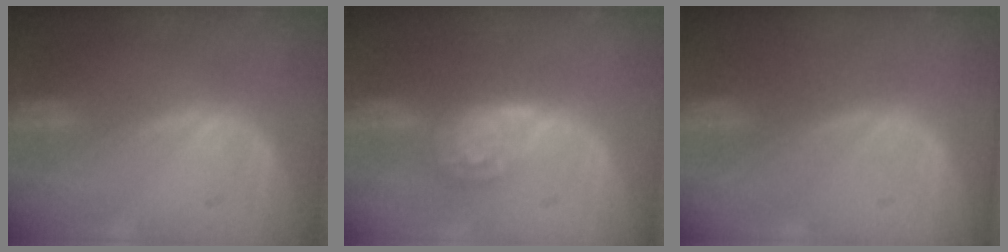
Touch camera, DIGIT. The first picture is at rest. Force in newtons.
{"total": 6.5, "press": 6.5, "slide": 0.5}
{"total": 0.0}